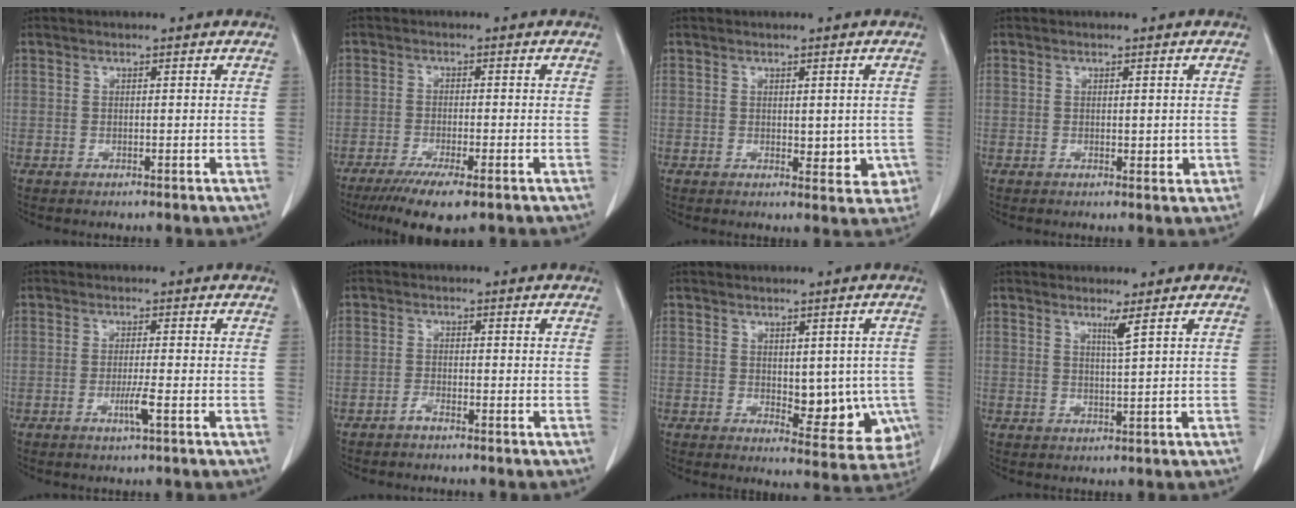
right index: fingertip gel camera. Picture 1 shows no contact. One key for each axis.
{"total": 7.4, "fx": -4.9, "fy": 0.8, "fz": 5.5, "tx": -0.090, "ty": -0.018, "tz": -0.076}
{"total": 4.5, "fx": -0.6, "fy": 2.5, "fz": 3.6, "tx": -0.025, "ty": -0.005, "tz": -0.001}
{"total": 1.2, "fx": -0.1, "fy": 0.5, "fz": 1.0, "tx": -0.012, "ty": -0.003, "tz": 0.001}
{"total": 2.7, "fx": -1.1, "fy": -0.4, "fz": 2.4, "tx": -0.049, "ty": -0.006, "tz": -0.021}
{"total": 1.3, "fx": -1.2, "fy": 0.1, "fz": 0.5, "tx": -0.012, "ty": 0.001, "tz": -0.022}
{"total": 9.8, "fx": -1.2, "fy": 4.8, "fz": 8.4, "tx": -0.084, "ty": -0.007, "tz": -0.001}
{"total": 2.0, "fx": 1.2, "fy": -0.7, "fz": 1.4, "tx": -0.030, "ty": -0.014, "tz": 0.026}